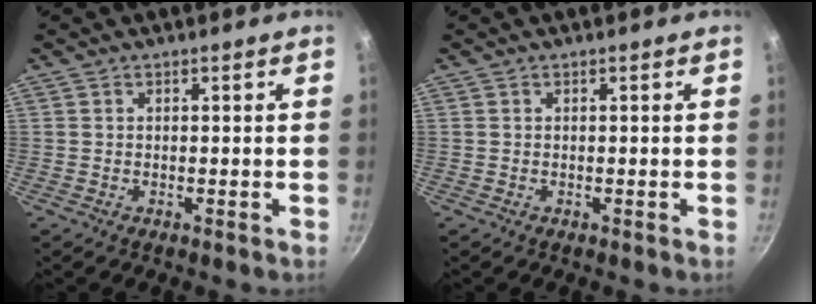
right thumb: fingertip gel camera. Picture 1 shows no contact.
{"total": 0.0}